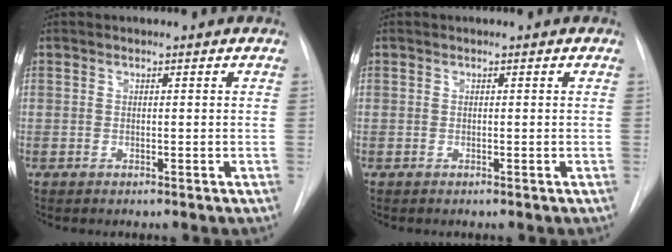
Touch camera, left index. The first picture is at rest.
{"total": 0.0}